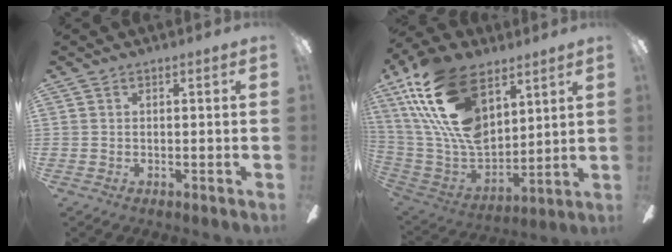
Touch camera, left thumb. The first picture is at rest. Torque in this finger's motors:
{"motor_torque": [2.01, 2.05, 1.70, -1.07, 0.36]}